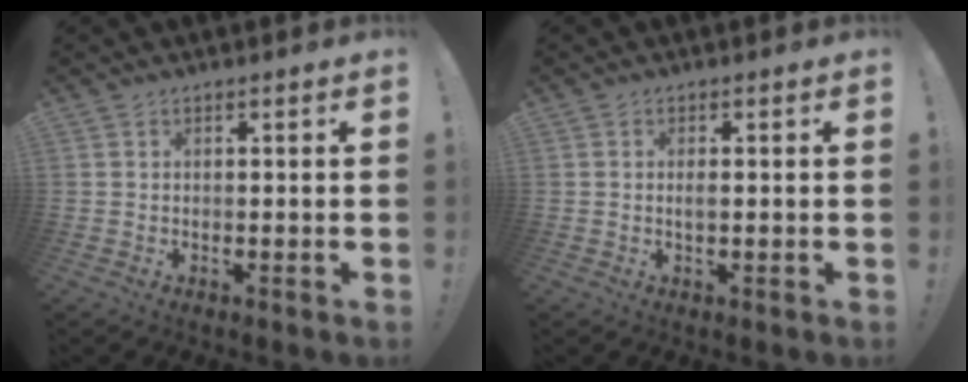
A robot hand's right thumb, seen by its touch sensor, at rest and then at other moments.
{"total": 1.3, "force": [0.0, 0.4, 1.2], "torque": [-0.016, -0.001, -0.002]}